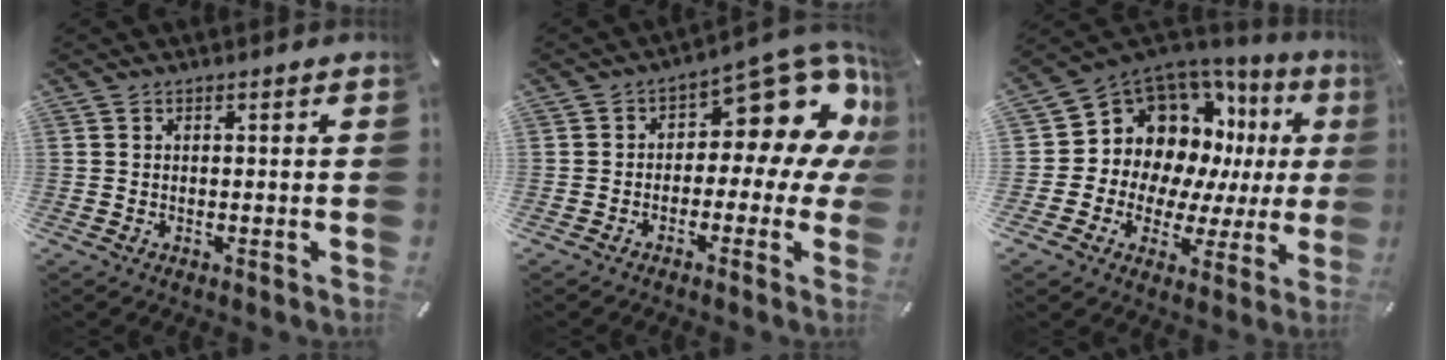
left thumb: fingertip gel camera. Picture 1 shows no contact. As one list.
[{"total": 13.6, "force": [7.0, 6.3, 9.8], "torque": [-0.123, -0.061, 0.110]}, {"total": 13.6, "force": [6.2, 10.9, 5.1], "torque": [-0.086, -0.075, 0.131]}]